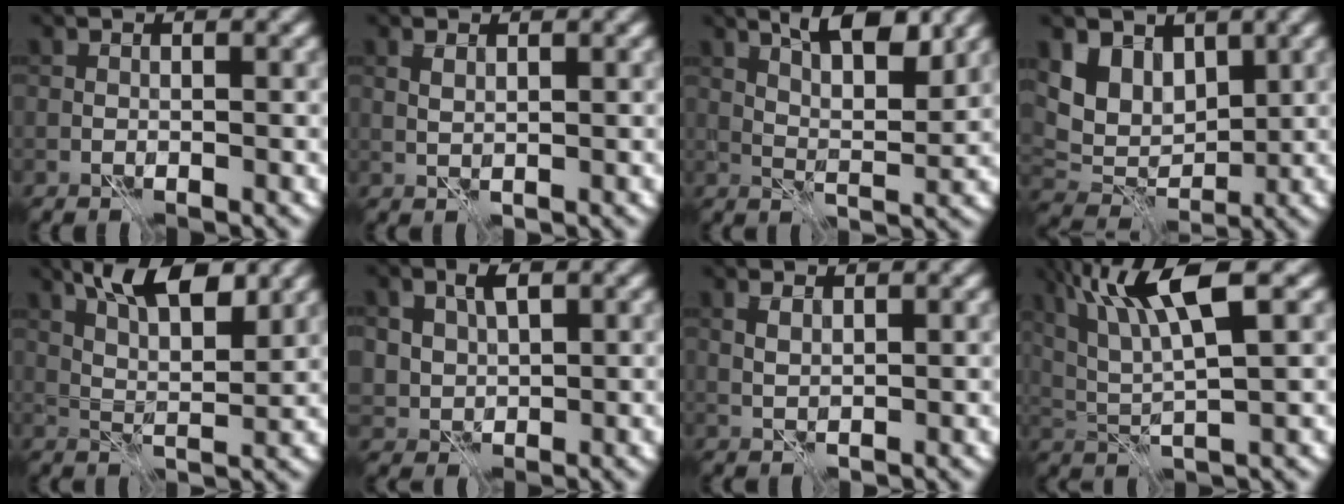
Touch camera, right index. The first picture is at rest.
{"total": 1.0, "force": [0.6, 0.4, 0.7], "torque": [-0.020, 0.001, 0.013]}
{"total": 6.2, "force": [3.9, 2.0, 4.4], "torque": [-0.062, 0.004, 0.061]}
{"total": 5.0, "force": [2.8, 3.4, 2.3], "torque": [-0.049, -0.012, 0.043]}
{"total": 7.0, "force": [4.1, 2.5, 5.0], "torque": [-0.078, 0.008, 0.065]}
{"total": 3.7, "force": [1.4, 2.5, 2.3], "torque": [-0.052, 0.004, 0.025]}
{"total": 1.3, "force": [0.7, 0.6, 0.9], "torque": [-0.022, 0.001, 0.016]}
{"total": 7.9, "force": [3.5, 1.7, 6.8], "torque": [-0.132, 0.012, 0.067]}